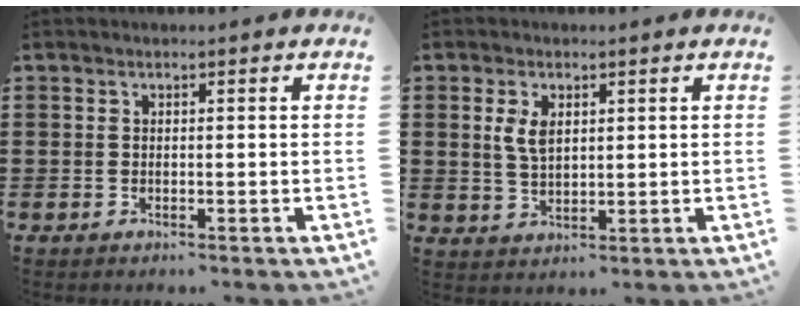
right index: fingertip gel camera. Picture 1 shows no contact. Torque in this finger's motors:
{"motor_torque": [0.31, -0.17, 0.31, 0.10]}